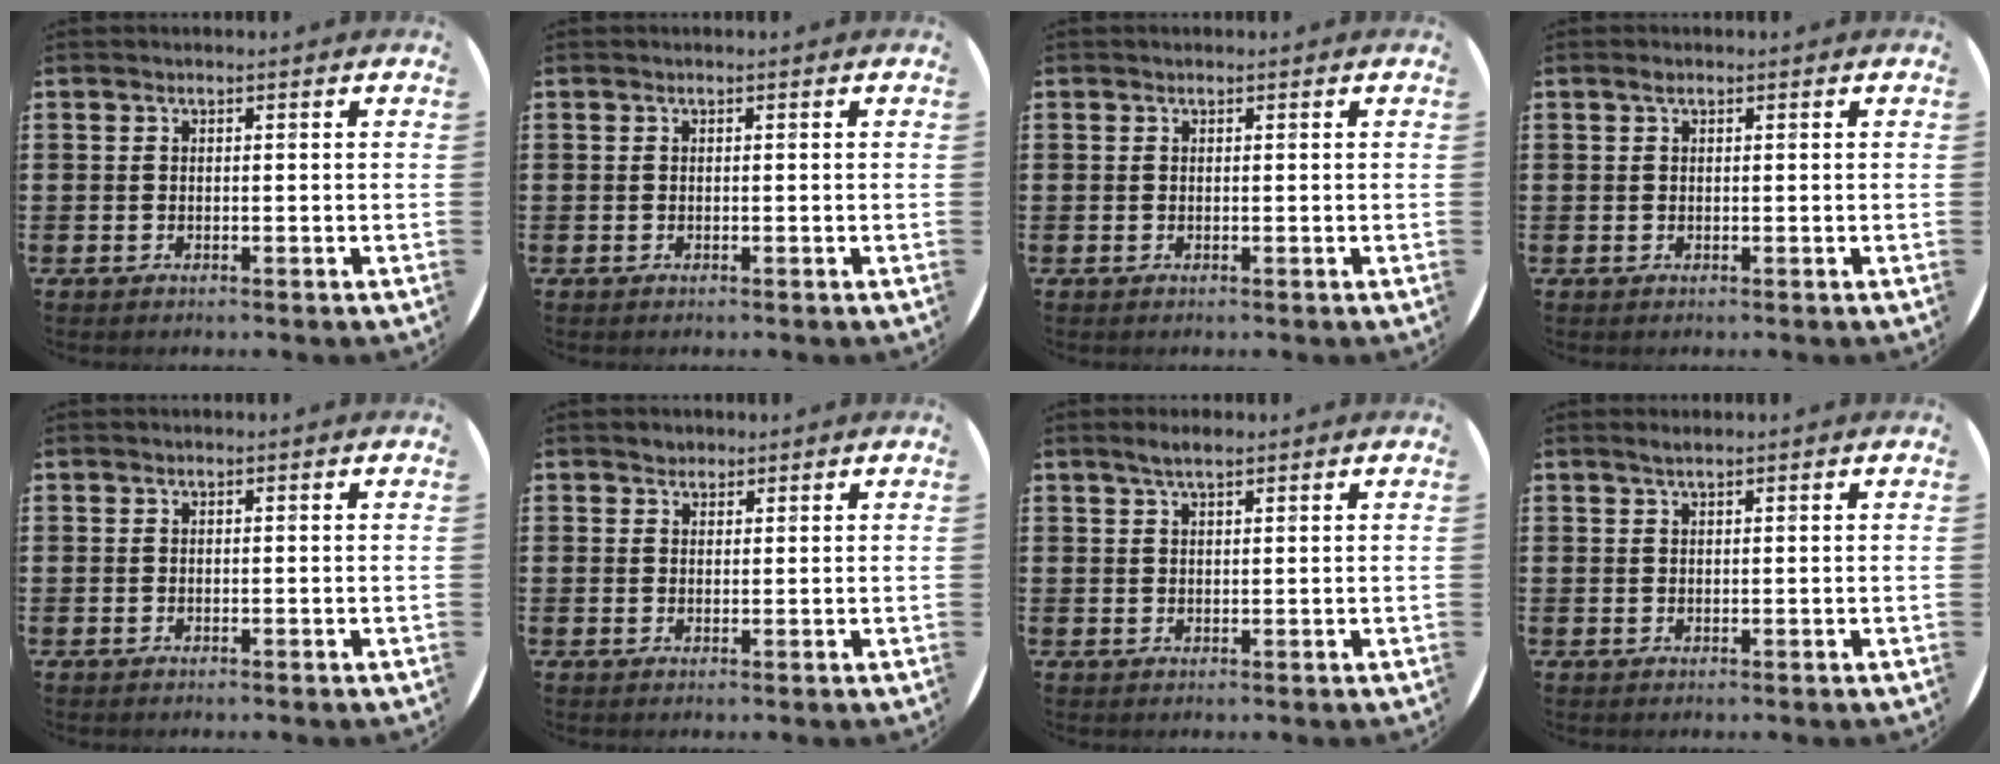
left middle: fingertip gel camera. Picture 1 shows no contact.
{"total": 0.0}
{"total": 0.0}
{"total": 0.7, "force": [0.4, 0.4, 0.3], "torque": [0.000, 0.001, 0.006]}
{"total": 0.0}
{"total": 1.4, "force": [1.3, 0.5, -0.1], "torque": [-0.001, 0.002, 0.026]}
{"total": 2.3, "force": [1.8, 0.4, 1.4], "torque": [-0.028, 0.005, 0.031]}
{"total": 1.1, "force": [0.9, 0.0, 0.6], "torque": [-0.011, 0.002, 0.016]}